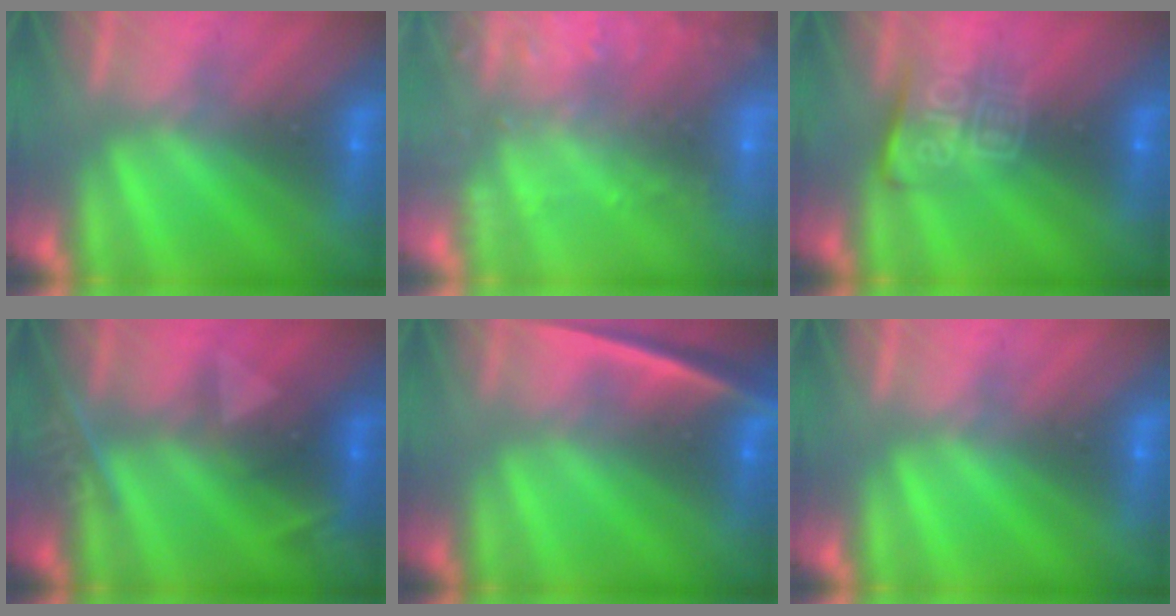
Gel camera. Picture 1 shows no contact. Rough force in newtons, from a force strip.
{"total": 7.7}
{"total": 7.8}
{"total": 2.4}
{"total": 2.4}
{"total": 0.0}